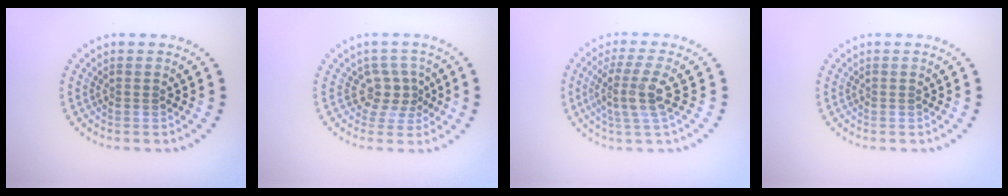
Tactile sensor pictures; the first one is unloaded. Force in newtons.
{"total": 2.5, "press": 1.7, "slide": 1.8}
{"total": 3.7, "press": 2.9, "slide": 2.4}
{"total": 0.0}